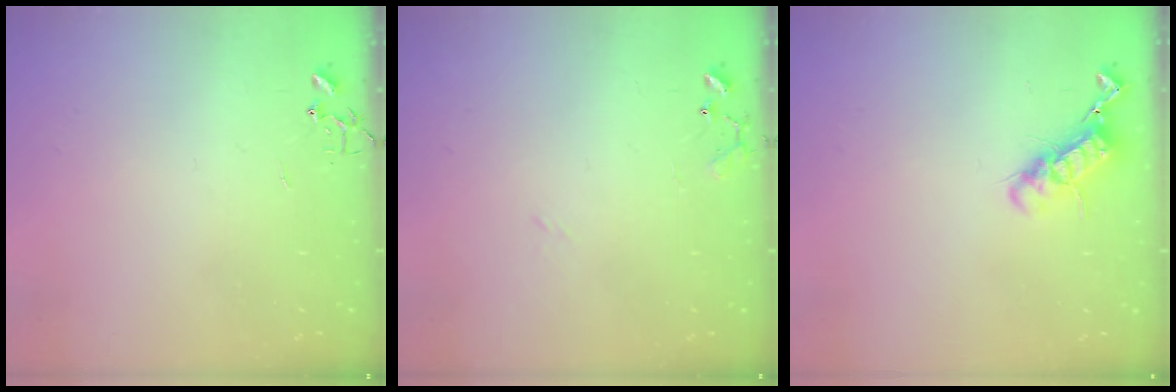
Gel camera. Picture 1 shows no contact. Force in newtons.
{"total": 9.5, "press": 9.5, "slide": 0.7}
{"total": 11.9, "press": 11.9, "slide": 0.8}